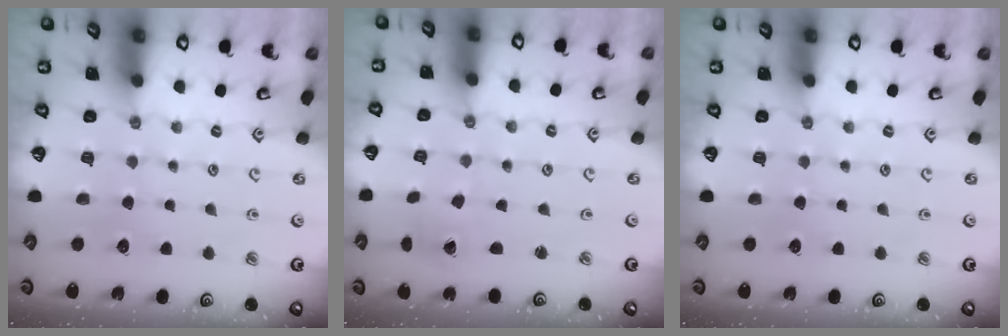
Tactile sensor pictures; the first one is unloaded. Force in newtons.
{"total": 1.5, "press": 1.5, "slide": 0.1}
{"total": 0.0}